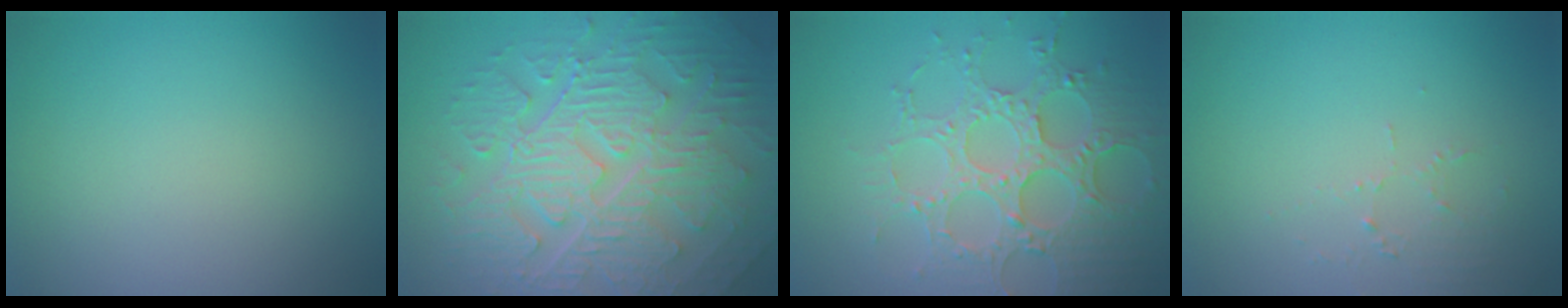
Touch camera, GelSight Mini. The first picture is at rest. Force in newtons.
{"total": 10.3, "press": 7.0, "slide": 7.5}
{"total": 5.8, "press": 5.2, "slide": 2.5}
{"total": 1.5, "press": 1.5, "slide": 0.2}